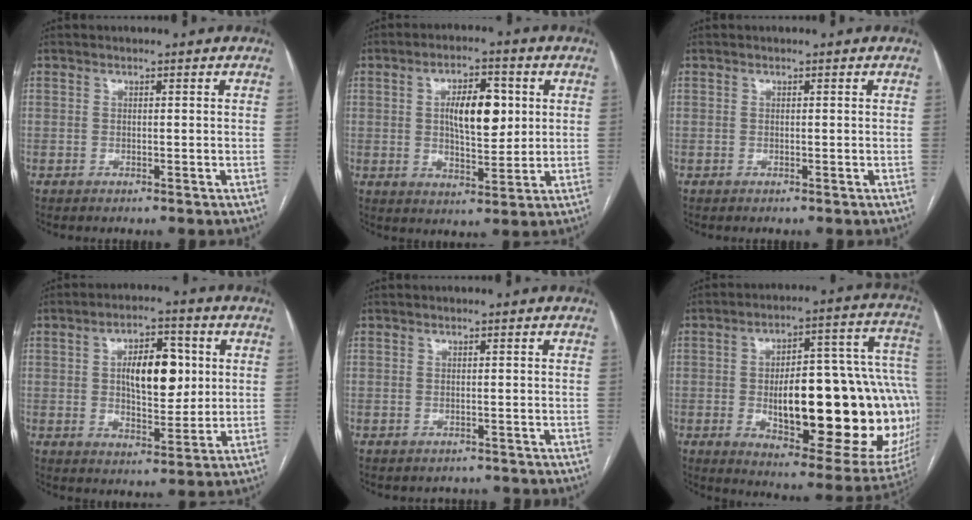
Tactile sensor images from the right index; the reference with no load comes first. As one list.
[{"total": 9.1, "force": [1.7, 3.5, 8.2], "torque": [-0.135, 0.011, 0.031]}, {"total": 0.0}, {"total": 10.1, "force": [1.8, 4.5, 8.8], "torque": [-0.141, 0.013, 0.032]}, {"total": 2.0, "force": [-1.7, 1.1, -0.2], "torque": [0.001, 0.005, -0.023]}, {"total": 33.4, "force": [-4.1, 9.9, 31.6], "torque": [-0.349, 0.034, -0.036]}]